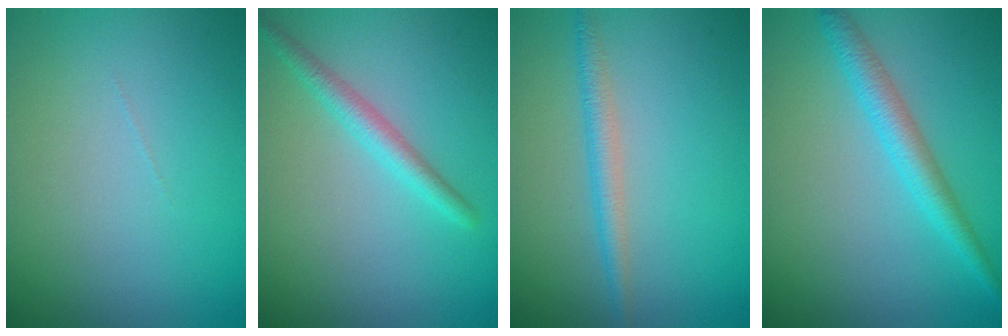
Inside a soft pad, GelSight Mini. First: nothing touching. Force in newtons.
{"total": 2.2, "press": 2.2, "slide": 0.0}
{"total": 2.1, "press": 2.1, "slide": 0.1}
{"total": 3.0, "press": 3.0, "slide": 0.1}